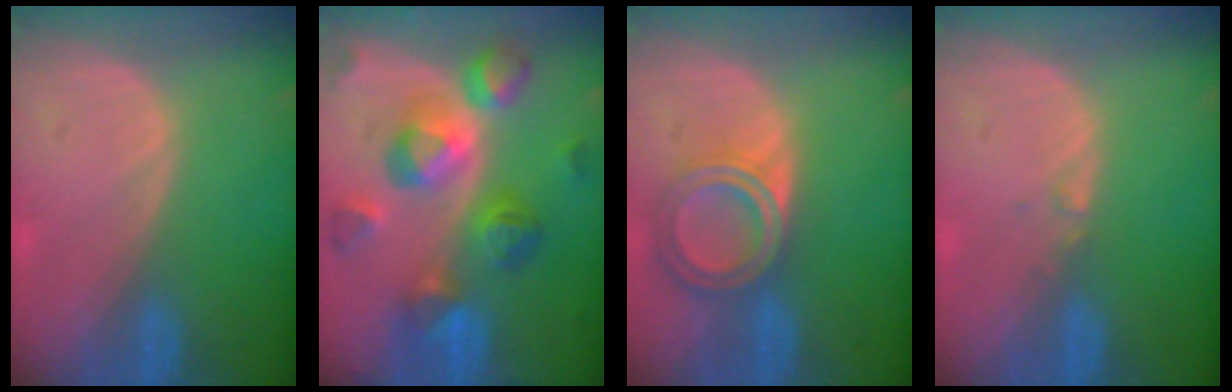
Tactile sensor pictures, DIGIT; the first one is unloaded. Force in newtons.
{"total": 11.1, "press": 11.1, "slide": 0.9}
{"total": 6.7, "press": 5.9, "slide": 3.1}
{"total": 0.6, "press": 0.6, "slide": 0.2}